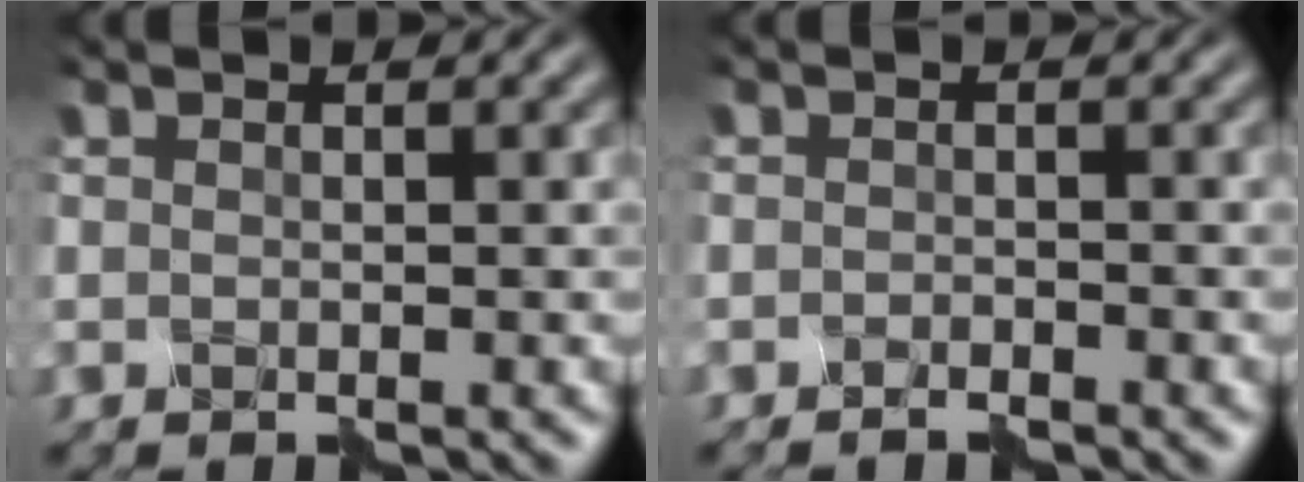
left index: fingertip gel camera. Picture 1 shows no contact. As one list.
[{"total": 0.8, "force": [-0.8, 0.0, 0.2], "torque": [-0.002, 0.002, -0.009]}]